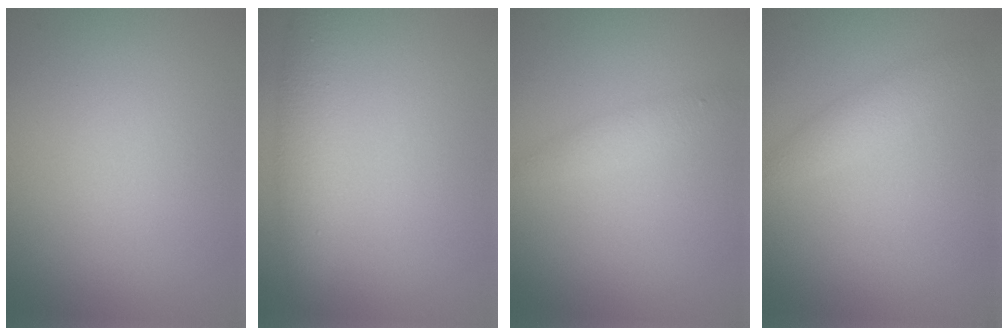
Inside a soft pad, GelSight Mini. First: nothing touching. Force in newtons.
{"total": 2.8, "press": 2.8, "slide": 0.0}
{"total": 1.4, "press": 1.4, "slide": 0.0}
{"total": 1.7, "press": 1.7, "slide": 0.0}